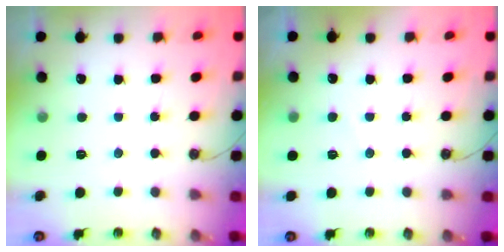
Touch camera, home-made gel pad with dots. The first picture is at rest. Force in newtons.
{"total": 3.5, "press": 3.5, "slide": 0.3}